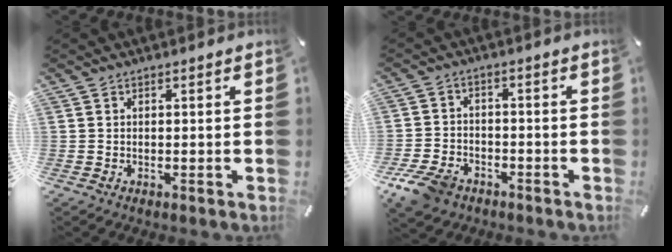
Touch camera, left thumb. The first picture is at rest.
{"total": 7.6, "force": [-5.1, 4.8, 3.0], "torque": [-0.067, 0.026, -0.097]}